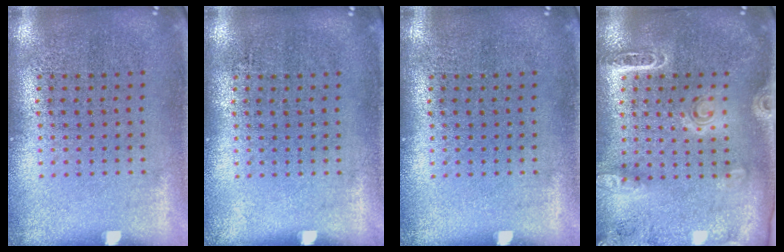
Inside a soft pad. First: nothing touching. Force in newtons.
{"total": 0.0}
{"total": 0.0}
{"total": 1.7, "press": 1.7, "slide": 0.1}